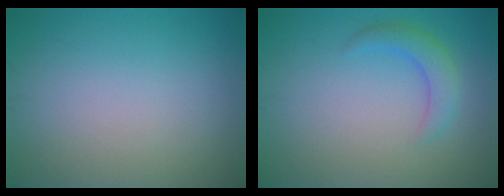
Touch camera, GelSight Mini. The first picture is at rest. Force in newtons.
{"total": 2.5, "press": 2.5, "slide": 0.2}